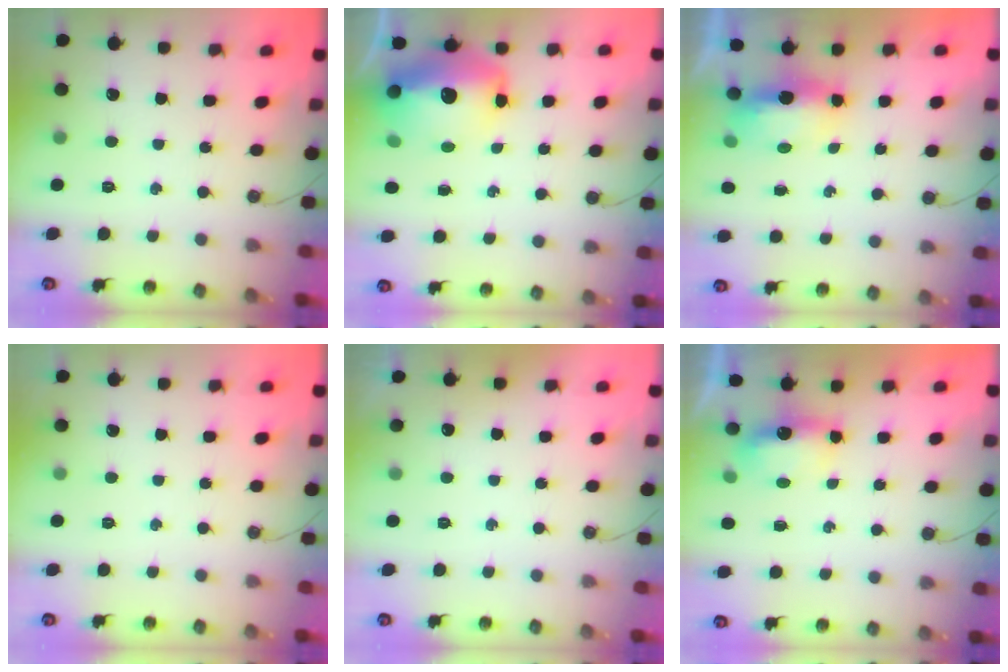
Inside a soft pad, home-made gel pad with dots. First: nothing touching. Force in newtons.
{"total": 19.6, "press": 19.4, "slide": 2.2}
{"total": 6.5, "press": 6.5, "slide": 0.7}
{"total": 0.0}
{"total": 9.5, "press": 2.4, "slide": 9.2}
{"total": 4.9, "press": 4.8, "slide": 0.6}